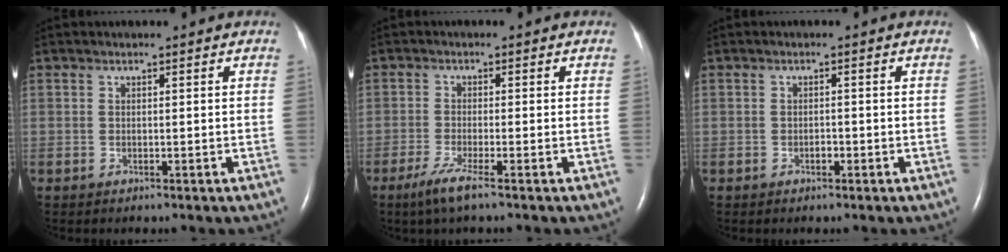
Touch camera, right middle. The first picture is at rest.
{"total": 3.8, "force": [-2.4, -0.2, 2.9], "torque": [-0.068, -0.013, -0.052]}
{"total": 0.9, "force": [-0.5, 0.5, 0.5], "torque": [-0.010, 0.002, -0.008]}